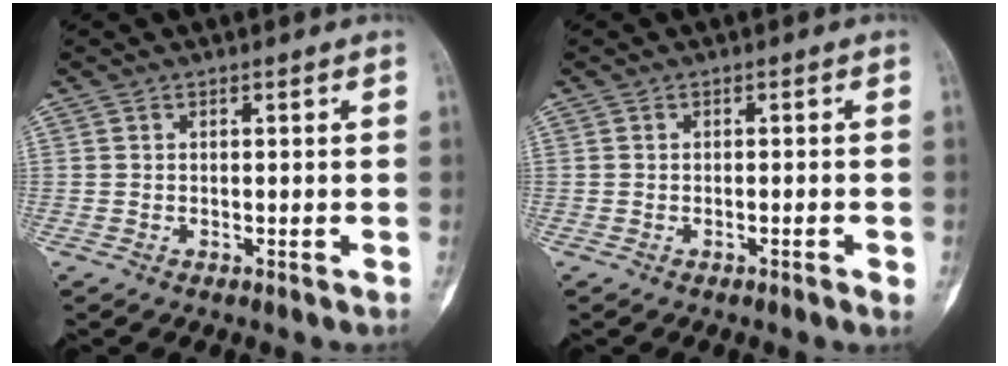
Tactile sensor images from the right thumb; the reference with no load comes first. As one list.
[{"total": 1.4, "force": [-0.7, 0.4, 1.2], "torque": [-0.015, 0.001, -0.010]}]